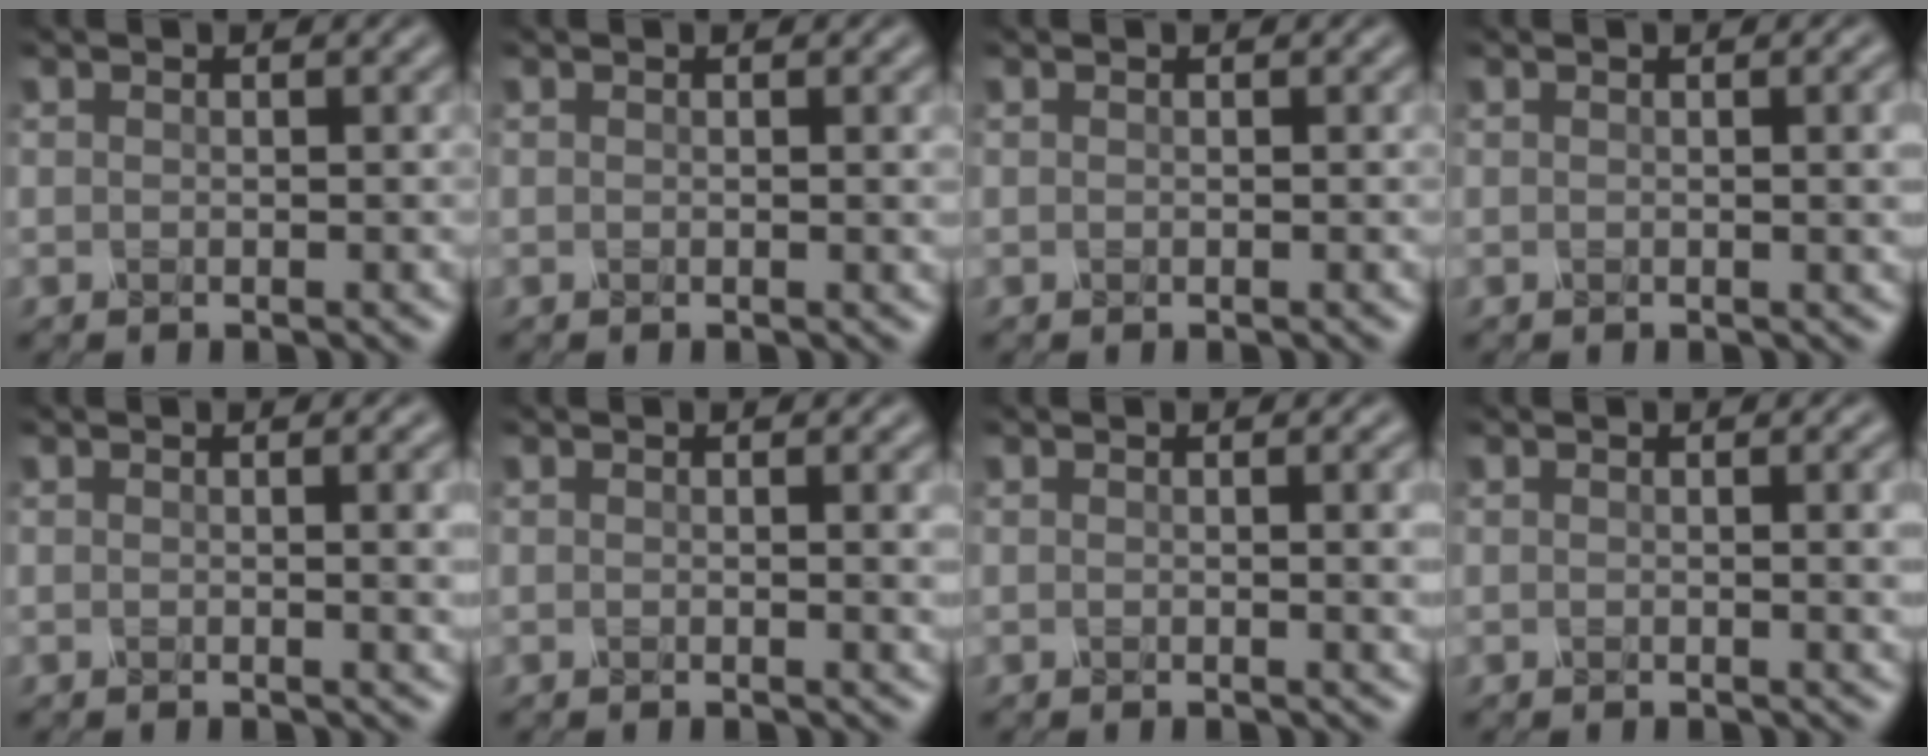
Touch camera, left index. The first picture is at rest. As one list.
[{"total": 0.8, "force": [0.1, 0.2, 0.8], "torque": [-0.005, 0.001, 0.000]}, {"total": 0.0}, {"total": 2.8, "force": [0.3, 0.8, 2.6], "torque": [-0.024, 0.005, -0.001]}, {"total": 4.1, "force": [0.3, 1.5, 3.8], "torque": [-0.029, 0.006, 0.004]}, {"total": 2.4, "force": [0.3, 0.7, 2.3], "torque": [-0.019, 0.001, 0.001]}, {"total": 3.7, "force": [0.3, 1.3, 3.5], "torque": [-0.028, 0.006, 0.002]}, {"total": 3.0, "force": [0.3, 1.0, 2.9], "torque": [-0.025, 0.004, 0.000]}]